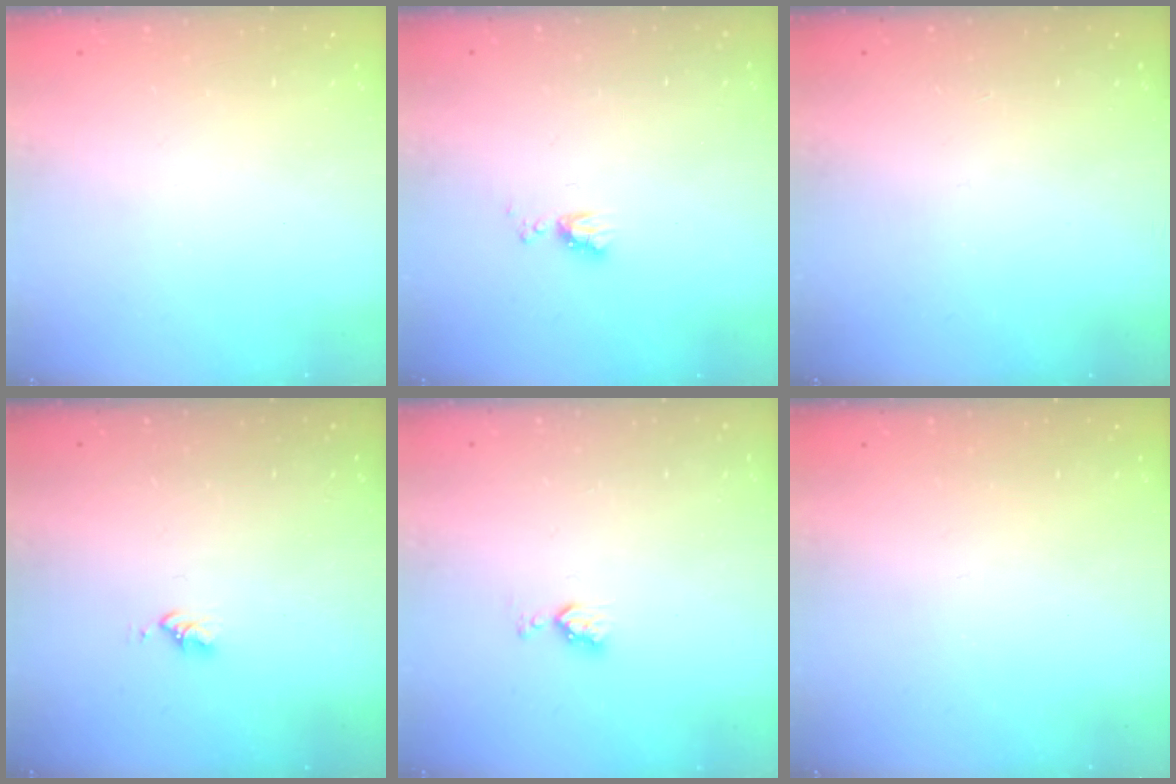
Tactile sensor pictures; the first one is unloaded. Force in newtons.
{"total": 5.7, "press": 5.7, "slide": 0.8}
{"total": 1.7, "press": 1.7, "slide": 0.2}
{"total": 2.6, "press": 2.6, "slide": 0.4}
{"total": 4.4, "press": 4.3, "slide": 0.7}
{"total": 0.0}